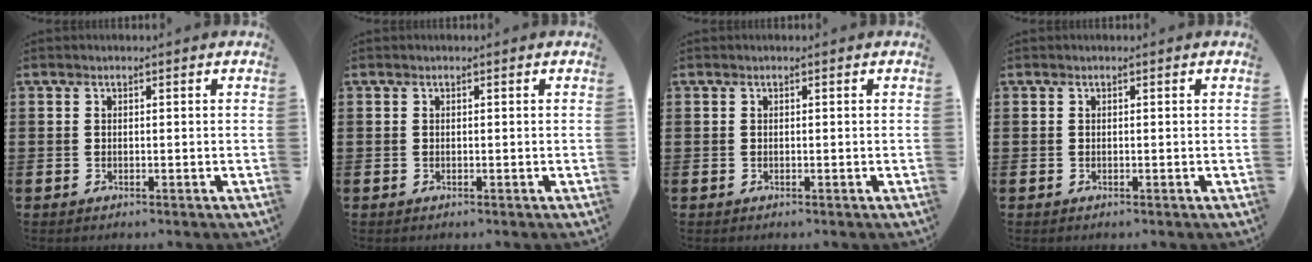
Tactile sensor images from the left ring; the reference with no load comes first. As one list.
[{"total": 0.0}, {"total": 0.0}, {"total": 0.0}]